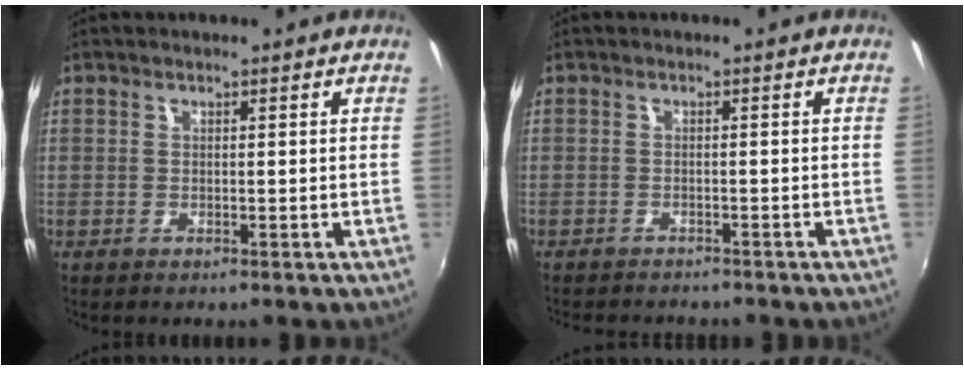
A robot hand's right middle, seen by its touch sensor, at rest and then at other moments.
{"total": 5.3, "force": [-4.9, 1.3, 1.8], "torque": [-0.046, -0.014, -0.069]}